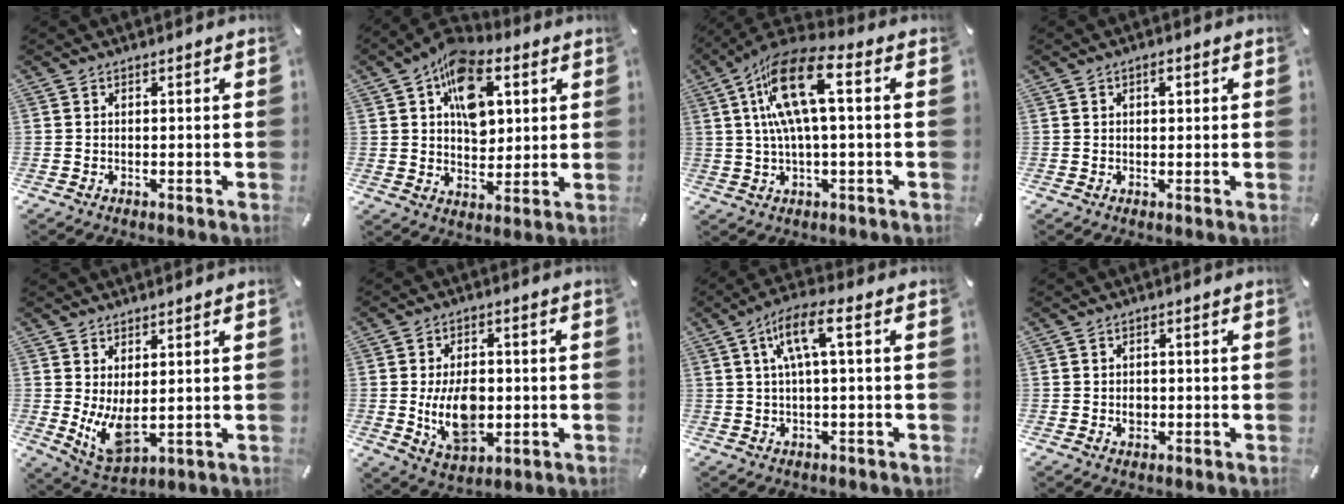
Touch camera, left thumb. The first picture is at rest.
{"total": 14.0, "force": [5.0, 9.7, 8.8], "torque": [-0.136, -0.009, 0.093]}
{"total": 15.2, "force": [3.1, 5.3, 13.8], "torque": [-0.283, 0.000, 0.053]}
{"total": 1.9, "force": [0.7, 1.2, 1.3], "torque": [-0.011, 0.000, 0.007]}
{"total": 8.0, "force": [1.4, 4.2, 6.7], "torque": [-0.133, -0.027, 0.031]}
{"total": 11.4, "force": [-1.0, 7.4, 8.6], "torque": [-0.145, -0.006, -0.016]}
{"total": 8.4, "force": [1.6, 2.0, 8.0], "torque": [-0.151, 0.004, 0.029]}
{"total": 1.8, "force": [-0.3, 1.5, 1.0], "torque": [-0.020, 0.004, -0.006]}